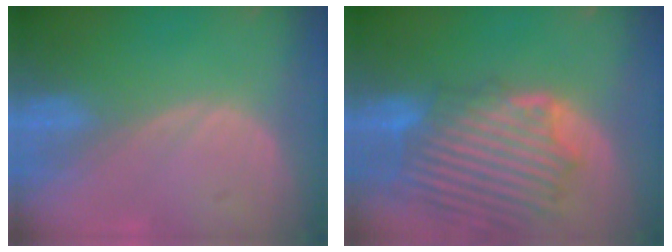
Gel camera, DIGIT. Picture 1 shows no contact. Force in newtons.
{"total": 12.0, "press": 11.3, "slide": 4.1}